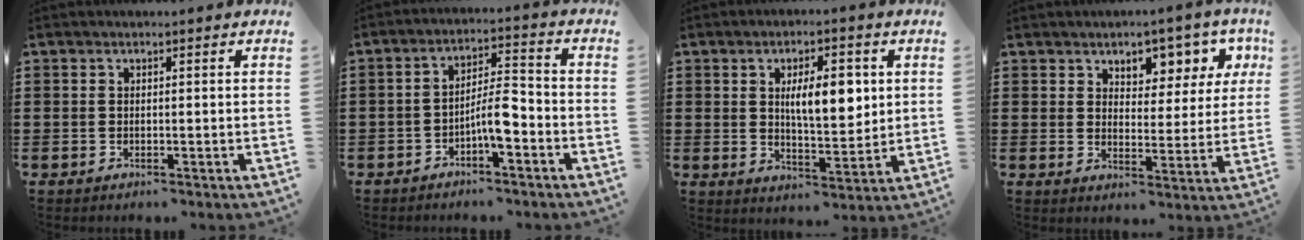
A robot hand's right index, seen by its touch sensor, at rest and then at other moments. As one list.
[{"total": 5.8, "force": [-2.7, 1.6, 4.9], "torque": [-0.087, 0.010, -0.051]}, {"total": 8.1, "force": [1.9, 3.2, 7.2], "torque": [-0.118, -0.001, 0.026]}, {"total": 5.1, "force": [4.0, 2.9, 1.0], "torque": [-0.033, -0.024, 0.066]}]